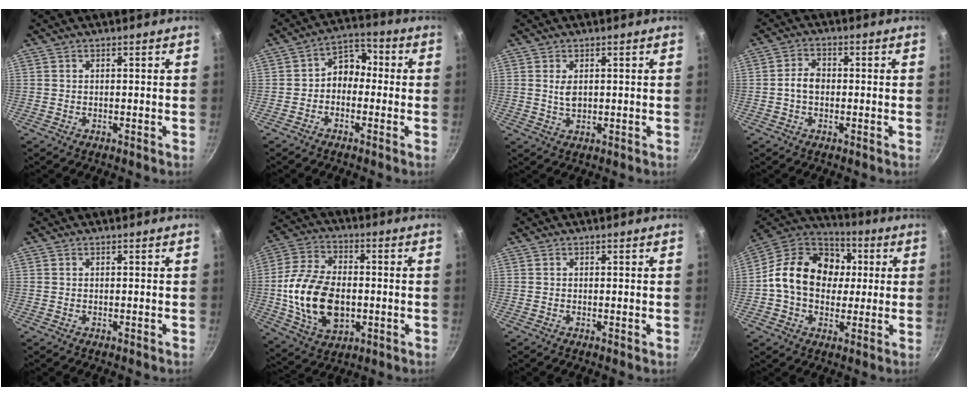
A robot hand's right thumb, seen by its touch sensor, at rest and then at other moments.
{"total": 6.5, "force": [-0.9, 5.1, 3.9], "torque": [-0.021, 0.033, -0.032]}
{"total": 2.9, "force": [0.6, 1.7, 2.3], "torque": [-0.037, -0.006, 0.013]}
{"total": 3.9, "force": [-0.4, 2.8, 2.6], "torque": [-0.036, 0.016, -0.012]}
{"total": 0.0}
{"total": 17.7, "force": [-1.8, 11.3, 13.5], "torque": [-0.241, 0.014, -0.029]}
{"total": 0.0}
{"total": 19.5, "force": [1.7, 15.3, 11.9], "torque": [-0.171, 0.031, 0.013]}